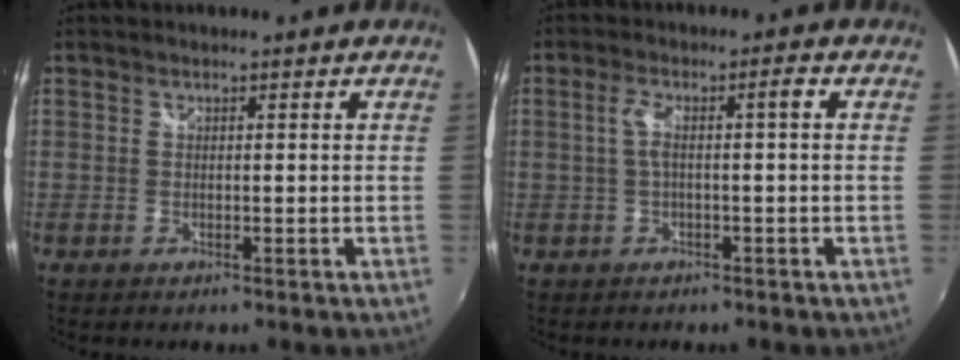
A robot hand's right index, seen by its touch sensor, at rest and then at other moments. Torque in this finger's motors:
{"motor_torque": [0.53, 0.00, 0.20, 0.06]}